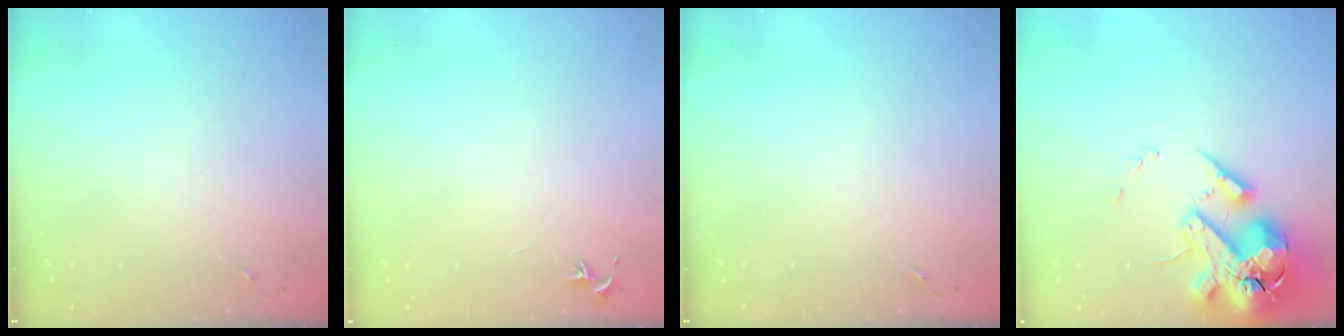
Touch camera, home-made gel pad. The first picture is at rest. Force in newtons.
{"total": 0.8, "press": 0.7, "slide": 0.3}
{"total": 0.0}
{"total": 20.7, "press": 20.4, "slide": 3.5}